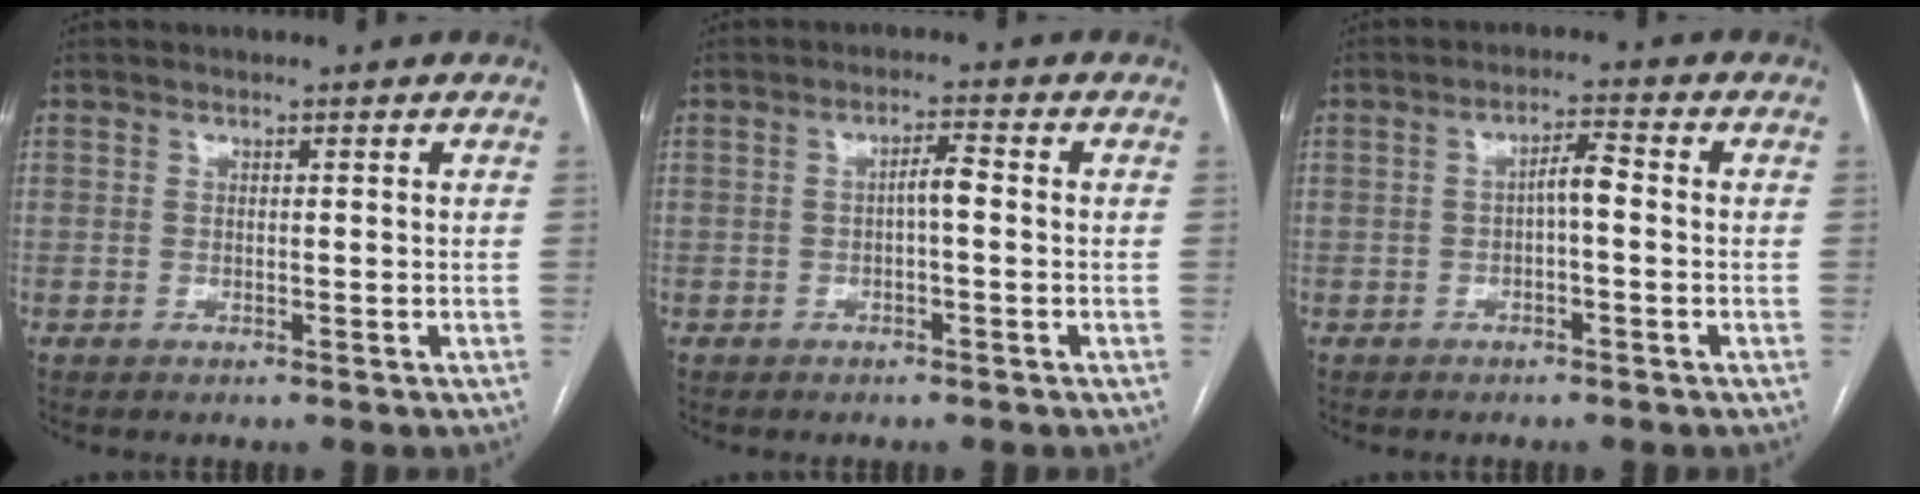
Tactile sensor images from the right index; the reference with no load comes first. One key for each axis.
{"total": 2.6, "fx": -0.3, "fy": 0.5, "fz": 2.5, "tx": -0.040, "ty": 0.006, "tz": -0.006}
{"total": 3.2, "fx": -0.4, "fy": 0.7, "fz": 3.1, "tx": -0.050, "ty": 0.012, "tz": -0.006}